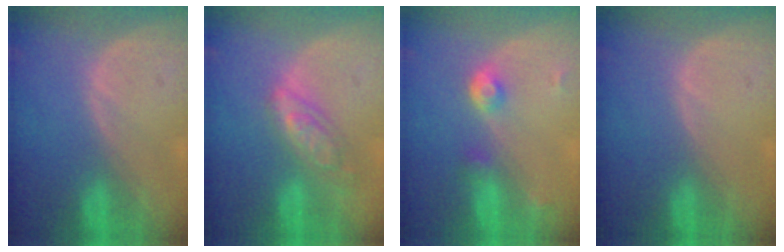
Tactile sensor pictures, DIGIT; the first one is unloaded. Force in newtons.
{"total": 6.4, "press": 5.7, "slide": 3.0}
{"total": 3.8, "press": 3.6, "slide": 1.2}
{"total": 0.0}